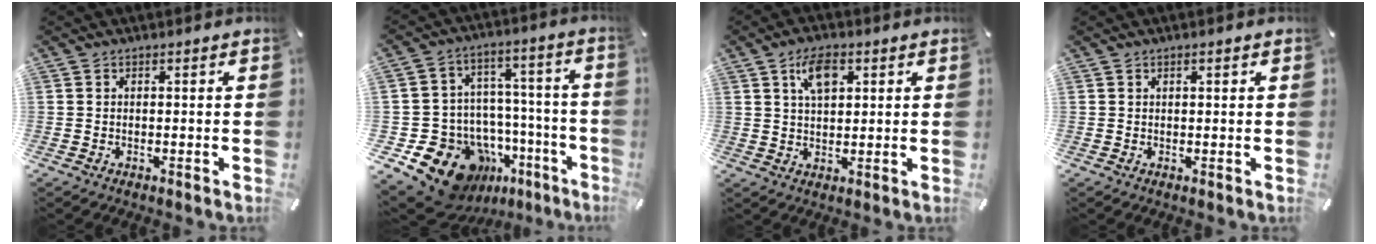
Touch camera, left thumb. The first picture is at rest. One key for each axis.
{"total": 17.4, "fx": -10.2, "fy": 12.3, "fz": 6.9, "tx": -0.101, "ty": 0.044, "tz": -0.149}
{"total": 6.6, "fx": 3.0, "fy": 3.7, "fz": 4.6, "tx": -0.076, "ty": 0.000, "tz": 0.049}
{"total": 1.1, "fx": 0.3, "fy": 0.4, "fz": 0.9, "tx": -0.018, "ty": 0.004, "tz": 0.004}